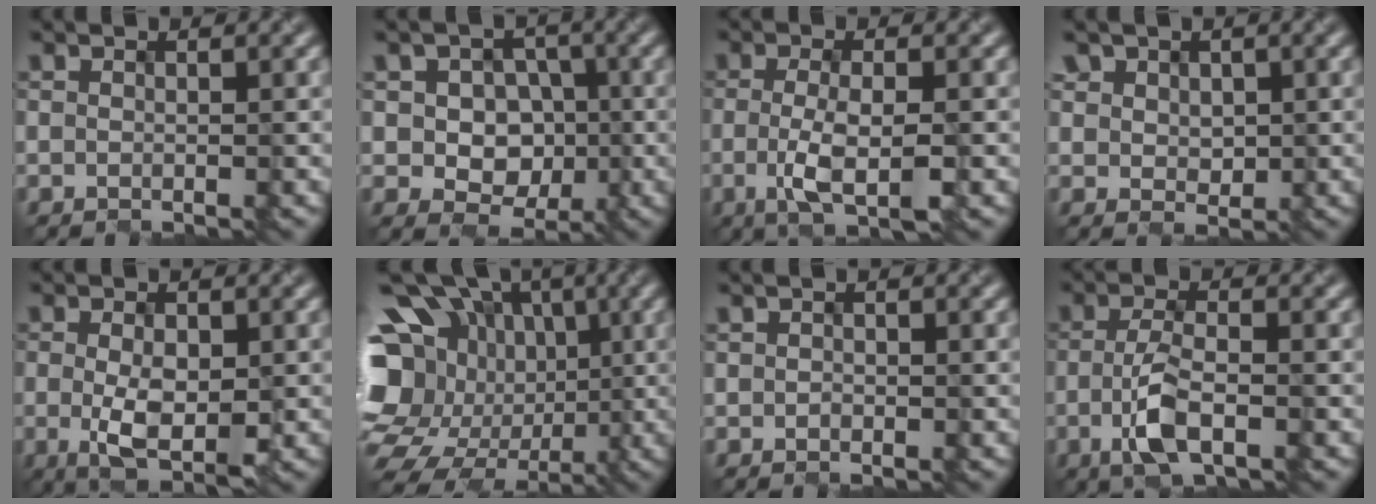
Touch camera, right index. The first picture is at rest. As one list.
[{"total": 5.8, "force": [-0.4, 5.2, 2.7], "torque": [-0.032, 0.018, -0.022]}, {"total": 3.9, "force": [-1.3, 1.0, 3.6], "torque": [-0.077, -0.007, -0.018]}, {"total": 1.8, "force": [0.7, 1.6, 0.1], "torque": [-0.021, -0.004, 0.023]}, {"total": 4.6, "force": [-1.0, 2.0, 3.9], "torque": [-0.078, -0.006, -0.007]}, {"total": 18.2, "force": [-0.3, 15.1, 10.1], "torque": [-0.212, 0.040, -0.015]}, {"total": 0.6, "force": [-0.5, 0.3, 0.1], "torque": [-0.003, -0.002, 0.002]}, {"total": 3.8, "force": [-1.6, 1.3, 3.2], "torque": [-0.077, -0.004, -0.028]}]